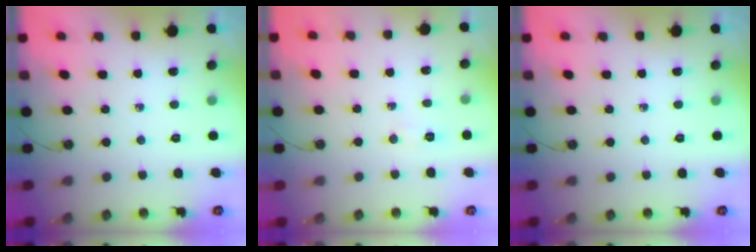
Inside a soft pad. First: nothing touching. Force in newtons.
{"total": 3.0, "press": 3.0, "slide": 0.5}
{"total": 0.0}